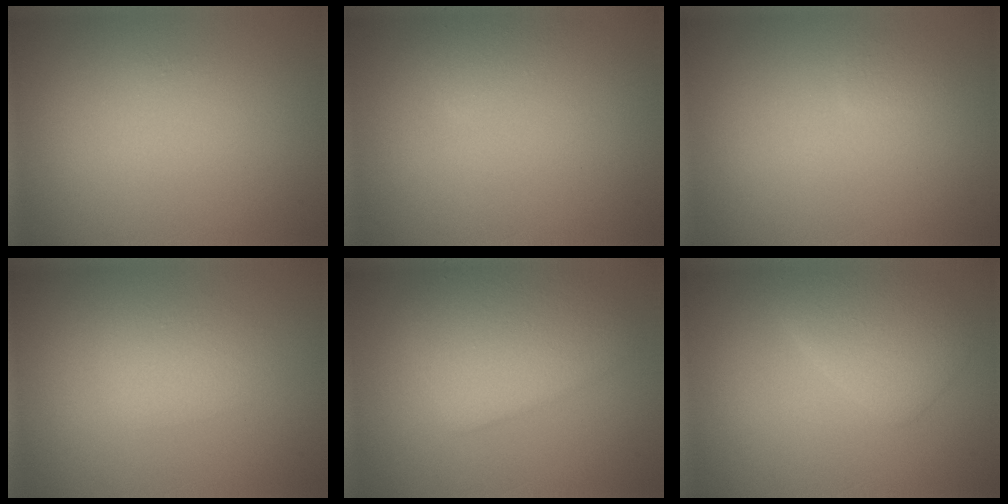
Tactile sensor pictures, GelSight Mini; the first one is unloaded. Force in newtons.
{"total": 1.1, "press": 1.1, "slide": 0.1}
{"total": 0.7, "press": 0.7, "slide": 0.1}
{"total": 1.6, "press": 1.6, "slide": 0.1}
{"total": 4.8, "press": 4.8, "slide": 0.1}
{"total": 2.8, "press": 2.8, "slide": 0.2}